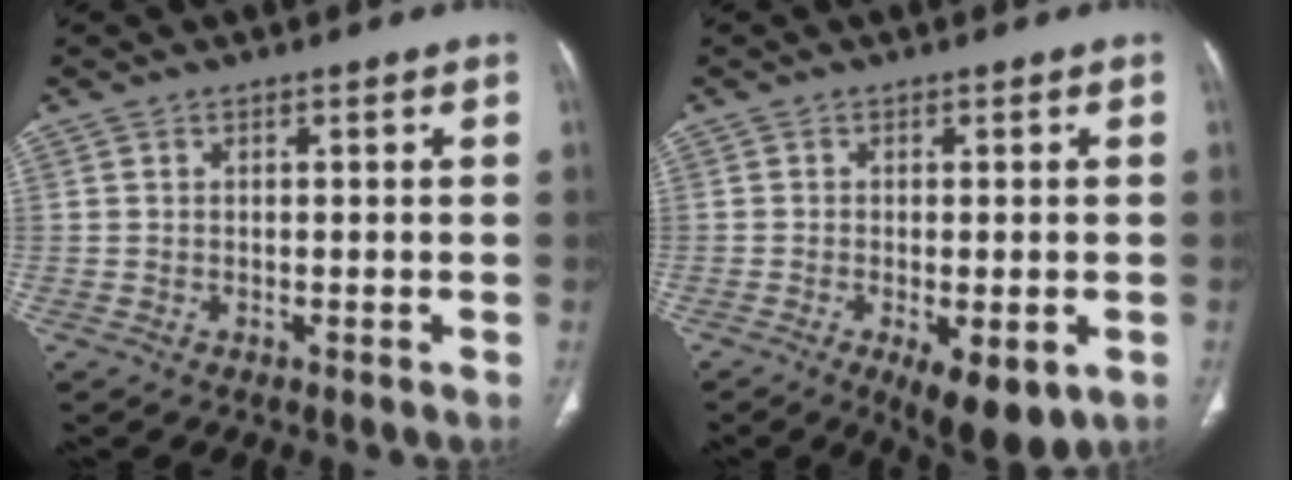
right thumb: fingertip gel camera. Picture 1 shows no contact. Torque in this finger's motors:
{"motor_torque": [-0.43, 0.65, -0.13, 0.03, 0.01]}